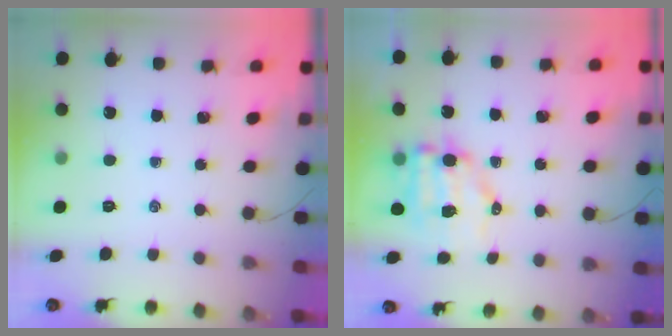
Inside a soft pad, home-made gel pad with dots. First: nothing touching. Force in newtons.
{"total": 8.6, "press": 8.4, "slide": 1.6}